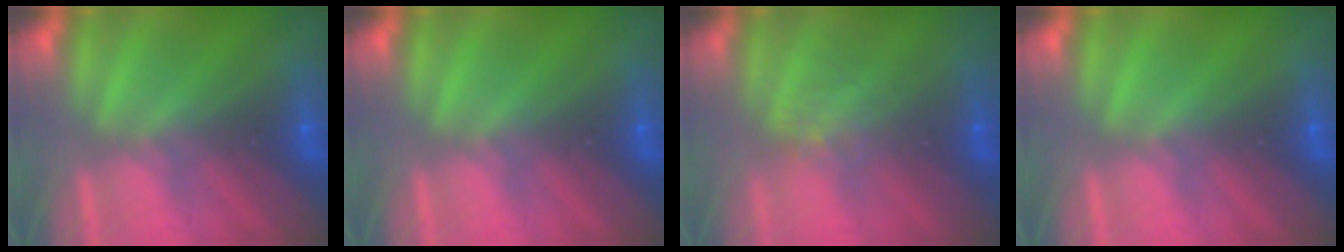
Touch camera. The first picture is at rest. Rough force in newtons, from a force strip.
{"total": 0.0}
{"total": 1.2}
{"total": 0.0}